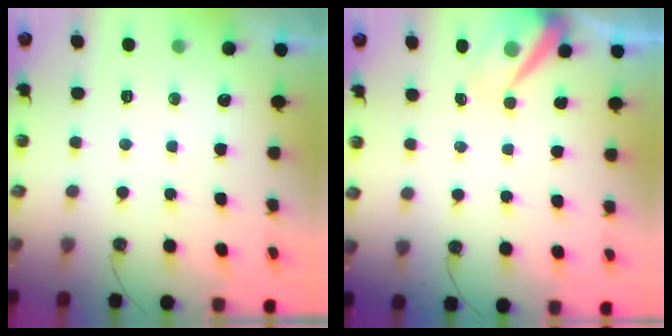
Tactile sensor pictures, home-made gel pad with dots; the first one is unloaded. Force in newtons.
{"total": 7.8, "press": 7.7, "slide": 0.6}